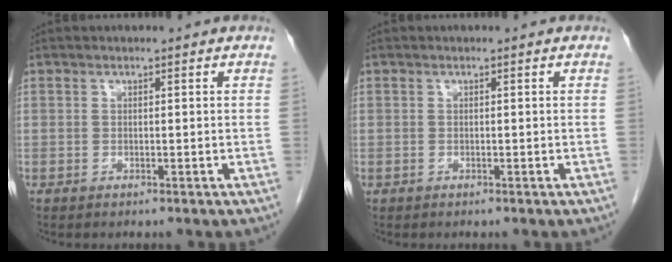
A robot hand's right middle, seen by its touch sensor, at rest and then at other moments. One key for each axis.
{"total": 0.0}